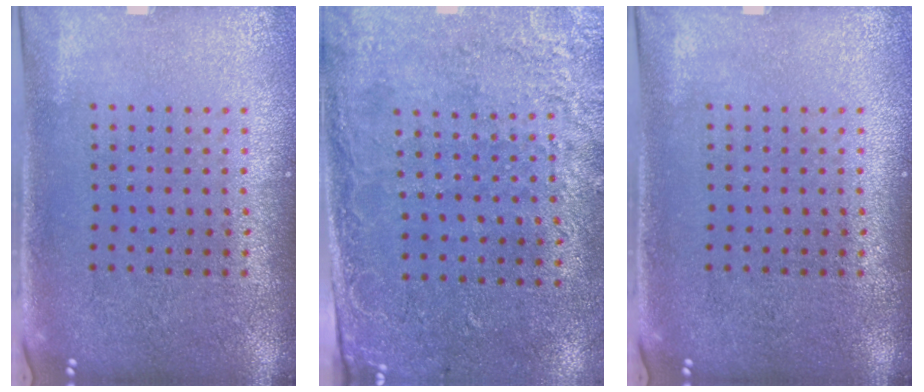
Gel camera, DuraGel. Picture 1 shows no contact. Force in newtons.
{"total": 2.5, "press": 1.9, "slide": 1.6}
{"total": 0.0}